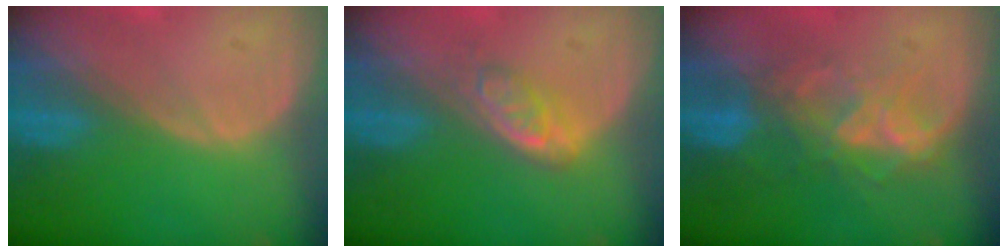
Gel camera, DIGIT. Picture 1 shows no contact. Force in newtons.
{"total": 3.8, "press": 3.8, "slide": 0.1}
{"total": 7.1, "press": 6.7, "slide": 2.4}